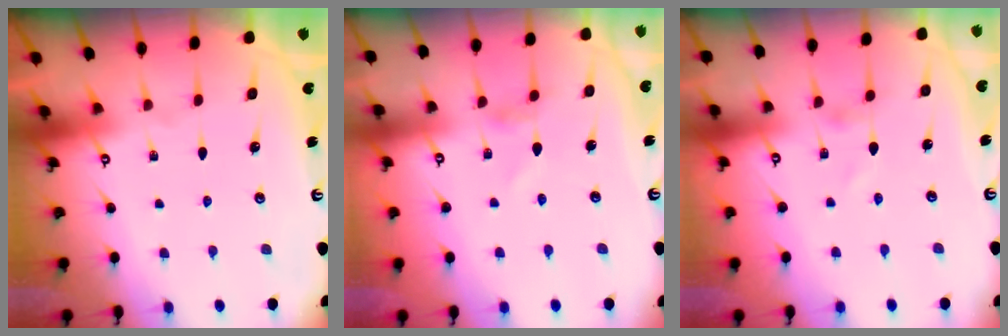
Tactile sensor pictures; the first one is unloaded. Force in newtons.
{"total": 1.8, "press": 1.7, "slide": 0.2}
{"total": 0.9, "press": 0.9, "slide": 0.1}